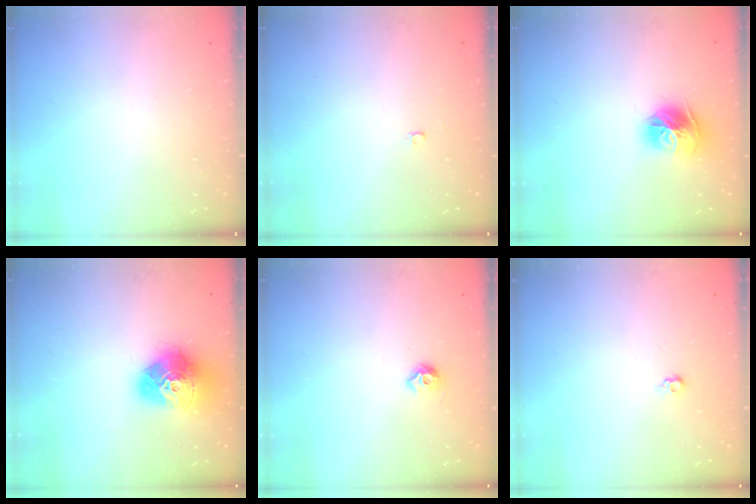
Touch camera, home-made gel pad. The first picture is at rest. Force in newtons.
{"total": 2.1, "press": 2.1, "slide": 0.2}
{"total": 12.5, "press": 12.4, "slide": 1.3}
{"total": 17.0, "press": 16.9, "slide": 1.5}
{"total": 6.1, "press": 6.0, "slide": 0.9}
{"total": 3.9, "press": 3.8, "slide": 0.8}